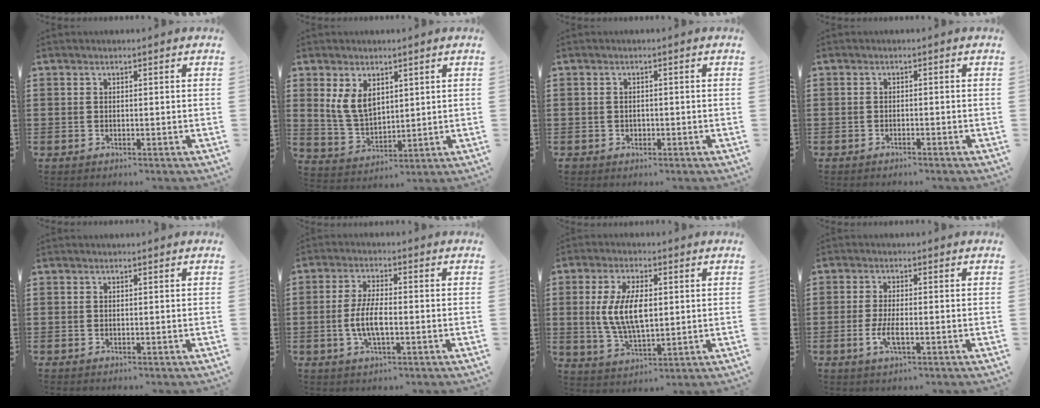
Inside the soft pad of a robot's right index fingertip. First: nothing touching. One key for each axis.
{"total": 6.1, "fx": 2.5, "fy": 3.8, "fz": 4.0, "tx": -0.104, "ty": 0.005, "tz": 0.043}
{"total": 0.8, "fx": -0.3, "fy": 0.8, "fz": 0.0, "tx": -0.004, "ty": 0.003, "tz": -0.008}
{"total": 1.0, "fx": -1.0, "fy": 0.0, "fz": -0.1, "tx": 0.000, "ty": 0.001, "tz": -0.021}
{"total": 0.0}
{"total": 5.6, "fx": -1.2, "fy": 1.9, "fz": 5.1, "tx": -0.116, "ty": -0.003, "tz": -0.031}
{"total": 8.6, "fx": 0.6, "fy": 3.9, "fz": 7.6, "tx": -0.165, "ty": 0.005, "tz": 0.006}
{"total": 3.9, "fx": -1.3, "fy": 1.1, "fz": 3.5, "tx": -0.078, "ty": -0.005, "tz": -0.028}